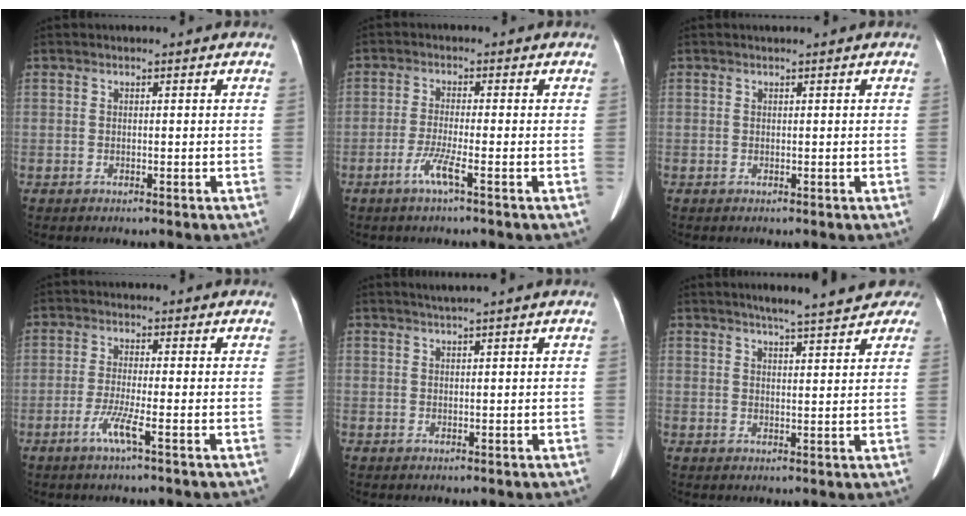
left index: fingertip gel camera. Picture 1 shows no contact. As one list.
[{"total": 3.6, "force": [-2.0, -0.4, 2.9], "torque": [-0.063, -0.008, -0.043]}, {"total": 0.0}, {"total": 3.7, "force": [-1.9, -0.5, 3.1], "torque": [-0.067, -0.009, -0.041]}, {"total": 0.7, "force": [0.5, -0.2, 0.5], "torque": [-0.013, 0.005, 0.015]}, {"total": 10.6, "force": [8.7, 1.9, 5.8], "torque": [-0.067, 0.016, 0.097]}]